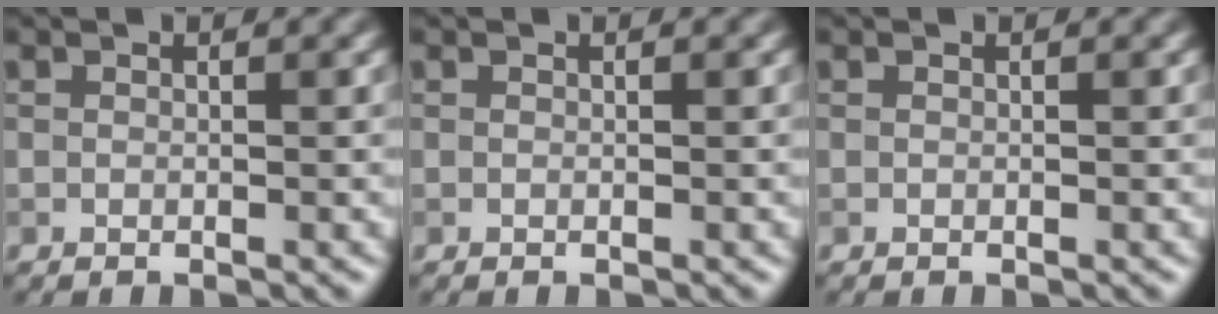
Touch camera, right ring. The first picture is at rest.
{"total": 0.0}
{"total": 0.0}